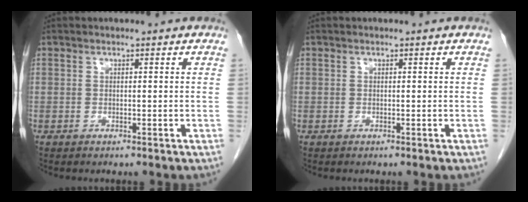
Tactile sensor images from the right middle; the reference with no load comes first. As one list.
[{"total": 0.0}]